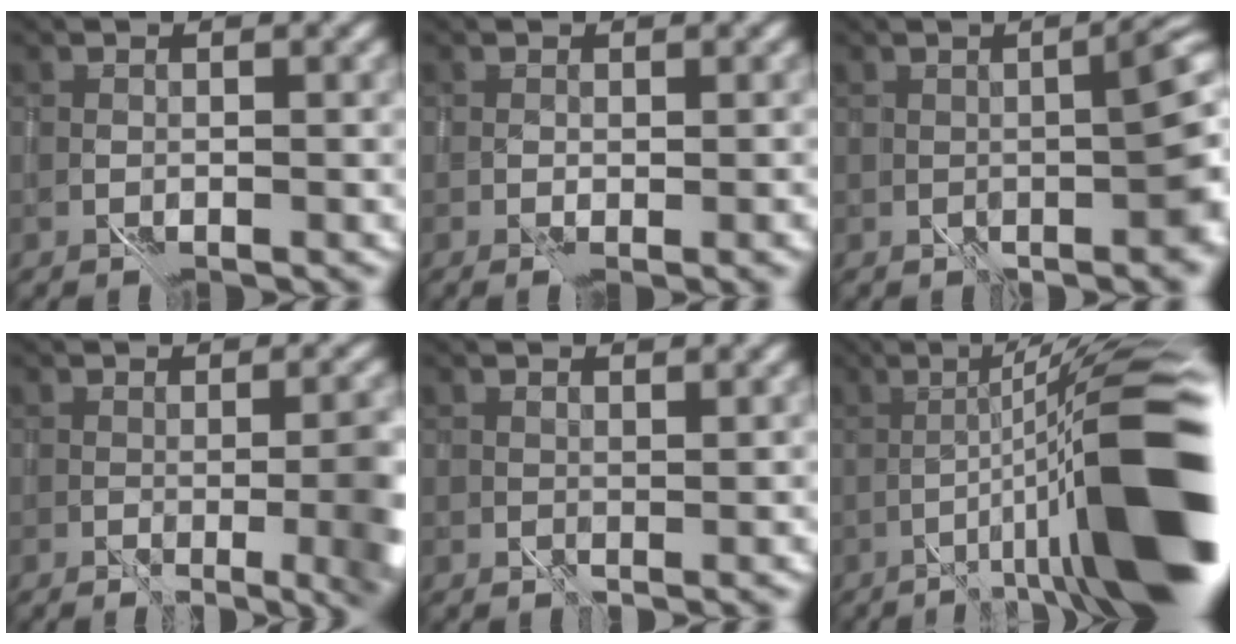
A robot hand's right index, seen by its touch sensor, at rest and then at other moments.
{"total": 2.0, "force": [-0.5, 0.5, 1.9], "torque": [-0.030, -0.004, 0.004]}
{"total": 6.6, "force": [0.0, 1.6, 6.4], "torque": [-0.063, 0.013, 0.006]}
{"total": 7.6, "force": [-1.0, 2.9, 7.0], "torque": [-0.058, -0.003, 0.010]}
{"total": 1.5, "force": [1.5, -0.2, 0.1], "torque": [0.000, 0.004, 0.027]}
{"total": 15.2, "force": [-2.5, 2.0, 14.8], "torque": [-0.203, 0.038, -0.031]}